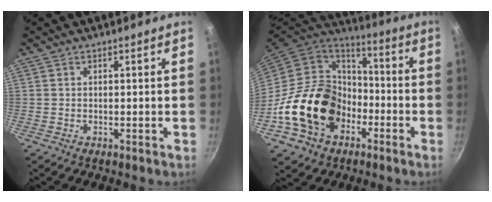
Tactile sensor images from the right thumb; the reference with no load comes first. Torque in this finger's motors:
{"motor_torque": [2.38, 2.62, 1.31, -1.46, 0.62]}